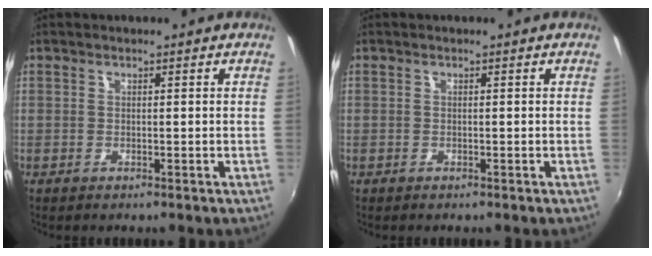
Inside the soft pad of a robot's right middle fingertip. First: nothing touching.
{"total": 0.0}